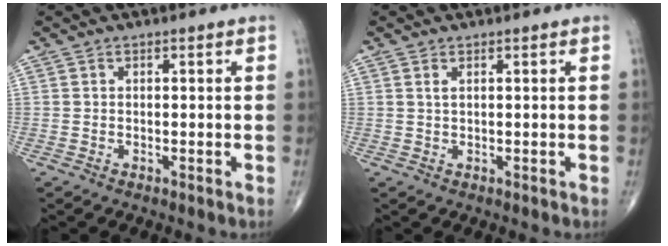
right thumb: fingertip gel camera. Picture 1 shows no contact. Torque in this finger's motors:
{"motor_torque": [-0.27, 0.06, -0.14, -0.26, 0.00]}